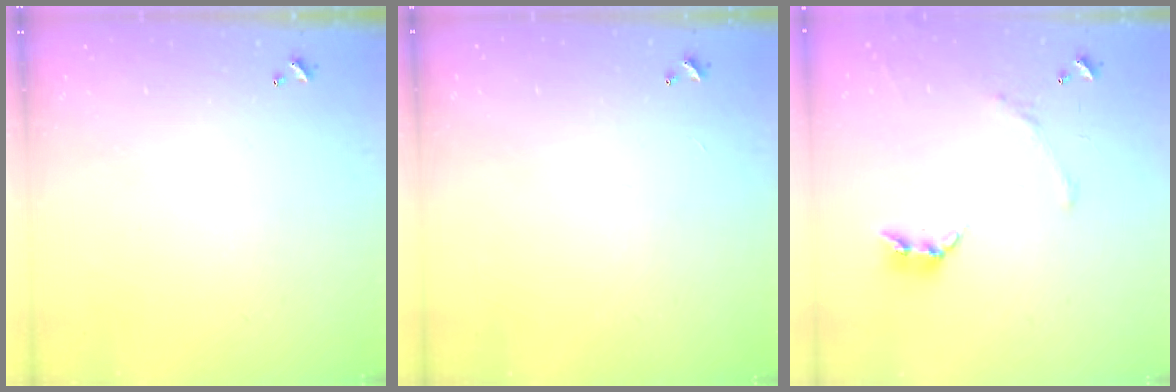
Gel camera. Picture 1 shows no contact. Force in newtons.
{"total": 2.6, "press": 2.6, "slide": 0.3}
{"total": 2.3, "press": 2.0, "slide": 1.0}